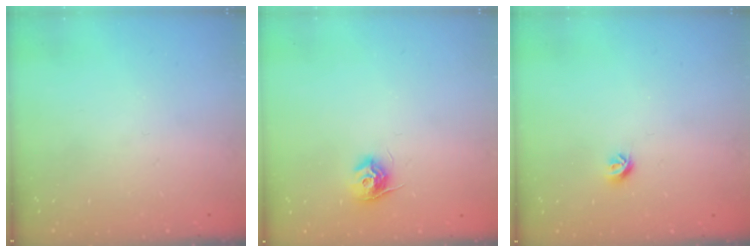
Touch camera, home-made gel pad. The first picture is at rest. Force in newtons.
{"total": 8.6, "press": 8.6, "slide": 0.2}
{"total": 4.7, "press": 4.6, "slide": 0.9}